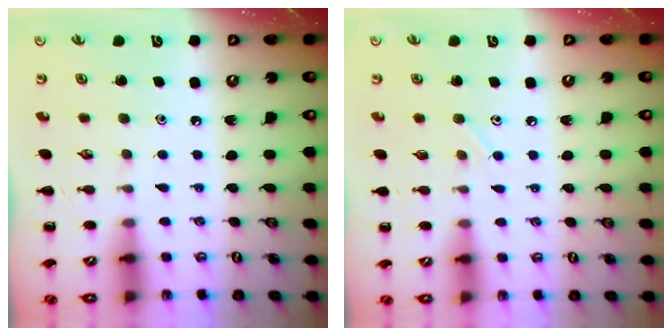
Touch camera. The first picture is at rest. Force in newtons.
{"total": 4.7, "press": 4.4, "slide": 1.4}